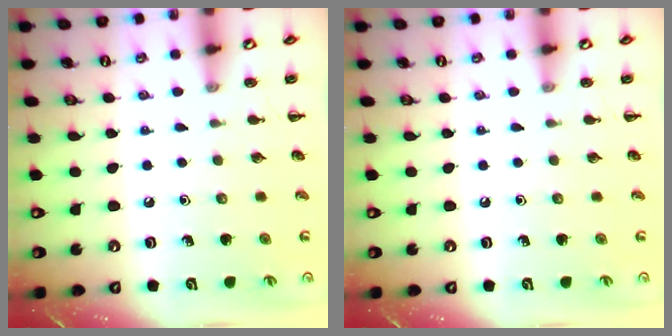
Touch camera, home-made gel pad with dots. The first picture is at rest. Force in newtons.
{"total": 0.0}